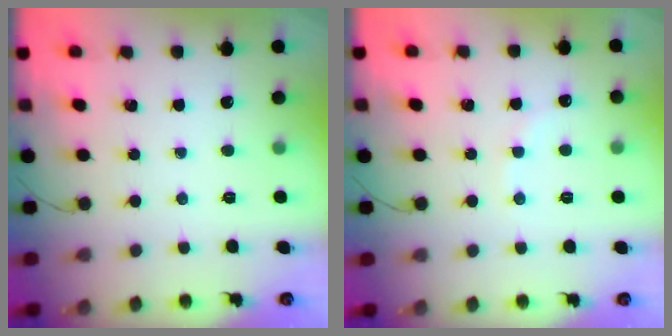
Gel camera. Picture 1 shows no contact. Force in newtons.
{"total": 5.9, "press": 5.7, "slide": 1.4}